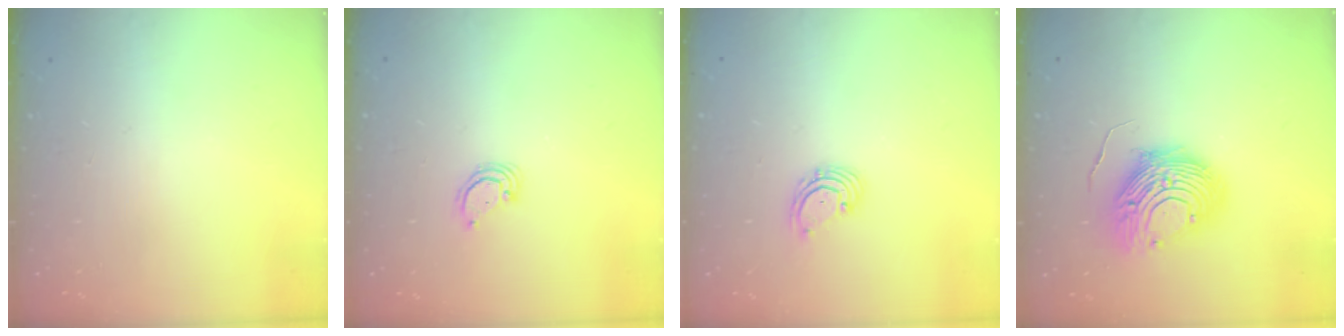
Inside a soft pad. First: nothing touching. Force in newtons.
{"total": 3.4, "press": 3.4, "slide": 0.3}
{"total": 2.6, "press": 2.5, "slide": 0.6}
{"total": 12.9, "press": 12.9, "slide": 0.6}